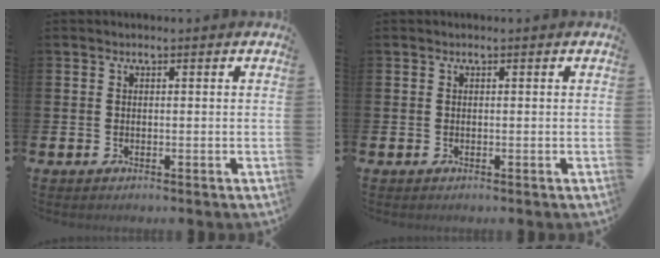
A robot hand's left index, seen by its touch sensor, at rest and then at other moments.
{"total": 0.0}